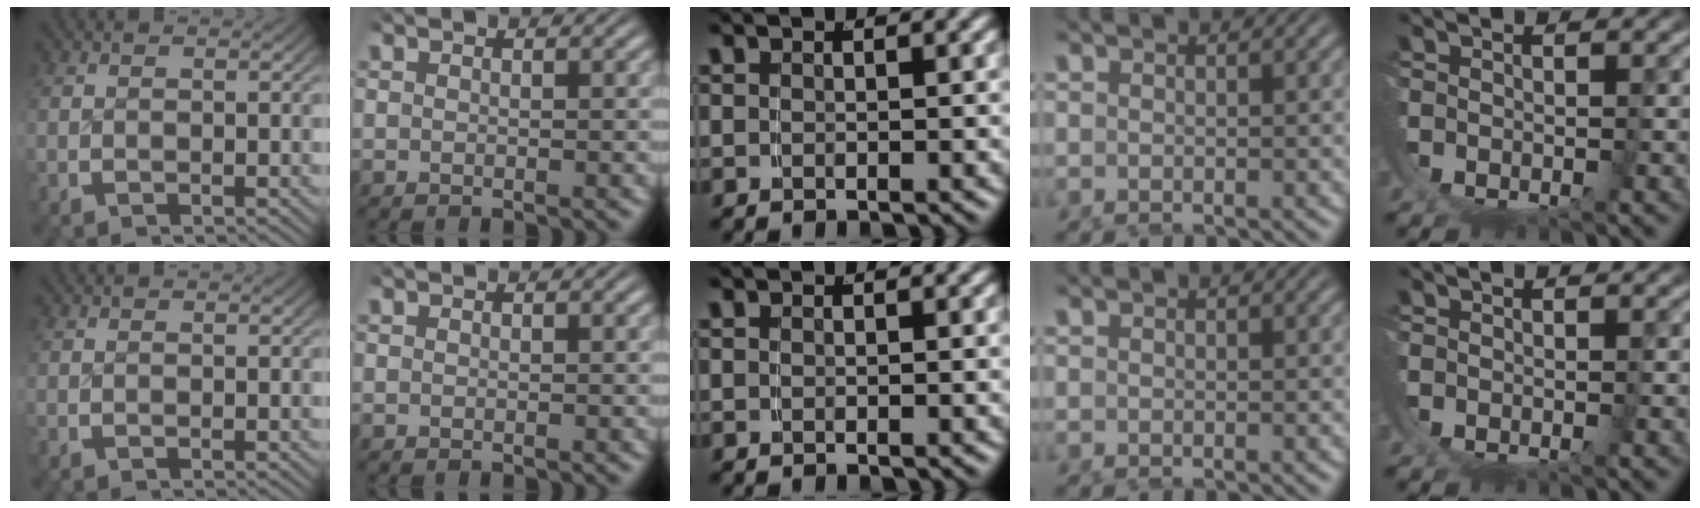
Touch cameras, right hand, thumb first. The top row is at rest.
{}